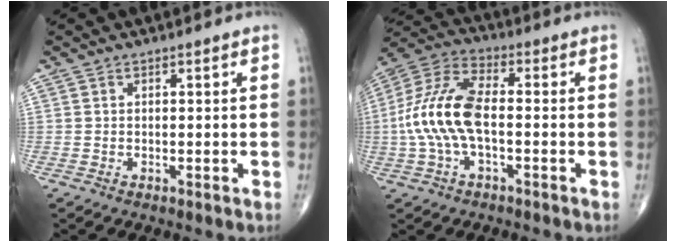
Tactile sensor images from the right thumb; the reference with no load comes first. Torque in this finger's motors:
{"motor_torque": [0.48, 1.73, 1.63, -0.28, 0.17]}